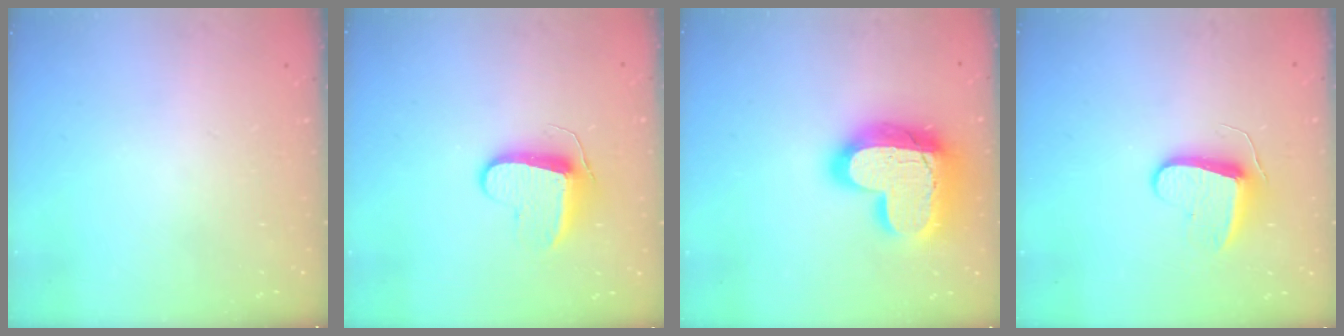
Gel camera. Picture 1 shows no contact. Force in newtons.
{"total": 9.5, "press": 9.5, "slide": 0.7}
{"total": 23.6, "press": 23.5, "slide": 2.0}
{"total": 8.8, "press": 8.8, "slide": 0.2}